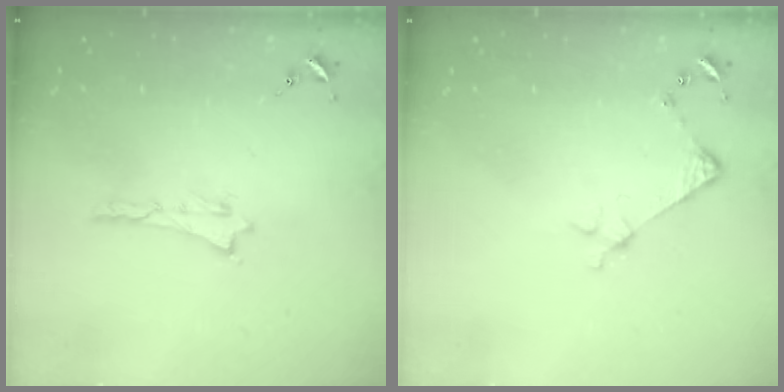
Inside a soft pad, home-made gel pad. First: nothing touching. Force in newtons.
{"total": 3.8, "press": 3.7, "slide": 0.3}